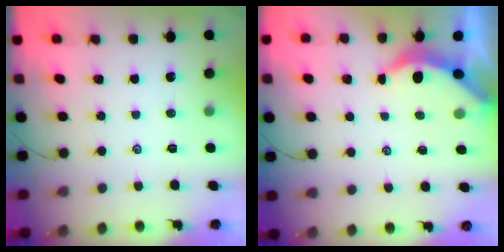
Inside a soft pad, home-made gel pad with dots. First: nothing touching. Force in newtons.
{"total": 3.8, "press": 3.7, "slide": 0.5}